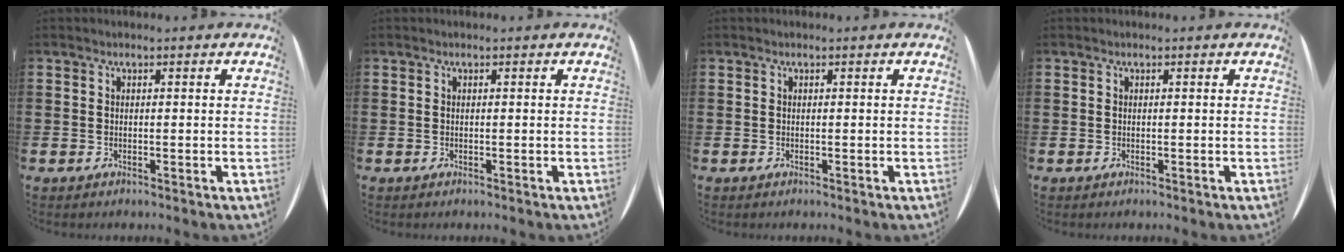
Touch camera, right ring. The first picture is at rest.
{"total": 0.0}
{"total": 0.0}
{"total": 0.0}